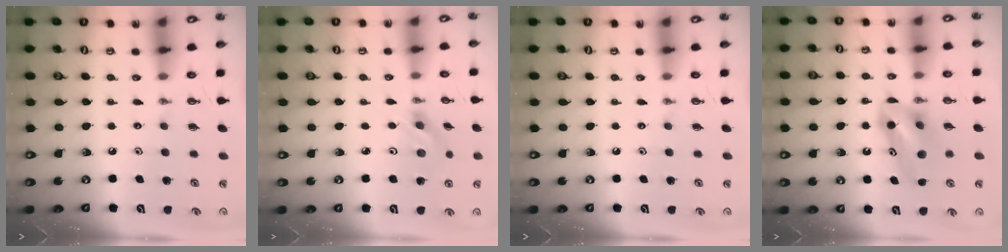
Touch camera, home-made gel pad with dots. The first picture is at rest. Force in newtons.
{"total": 3.4, "press": 3.2, "slide": 1.0}
{"total": 0.0}
{"total": 8.1, "press": 7.9, "slide": 1.3}